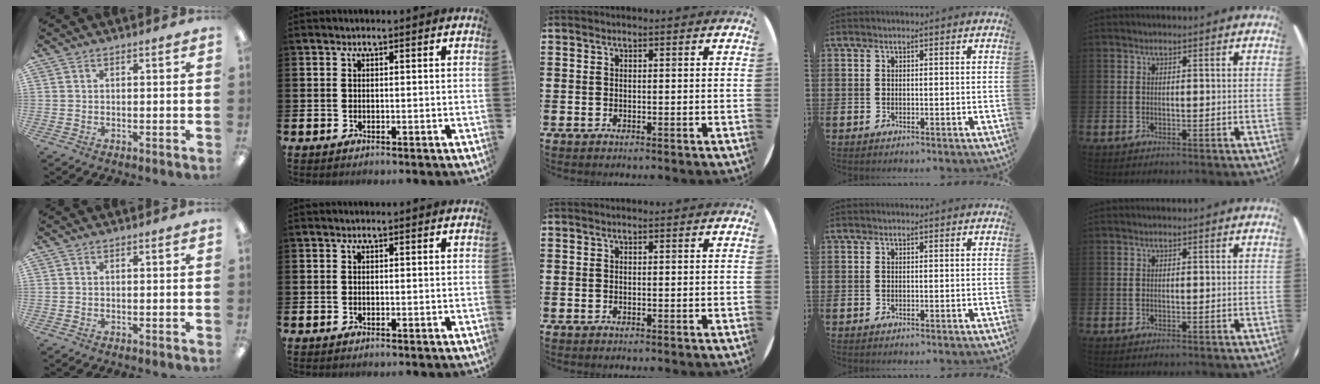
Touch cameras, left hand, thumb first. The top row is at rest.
{}